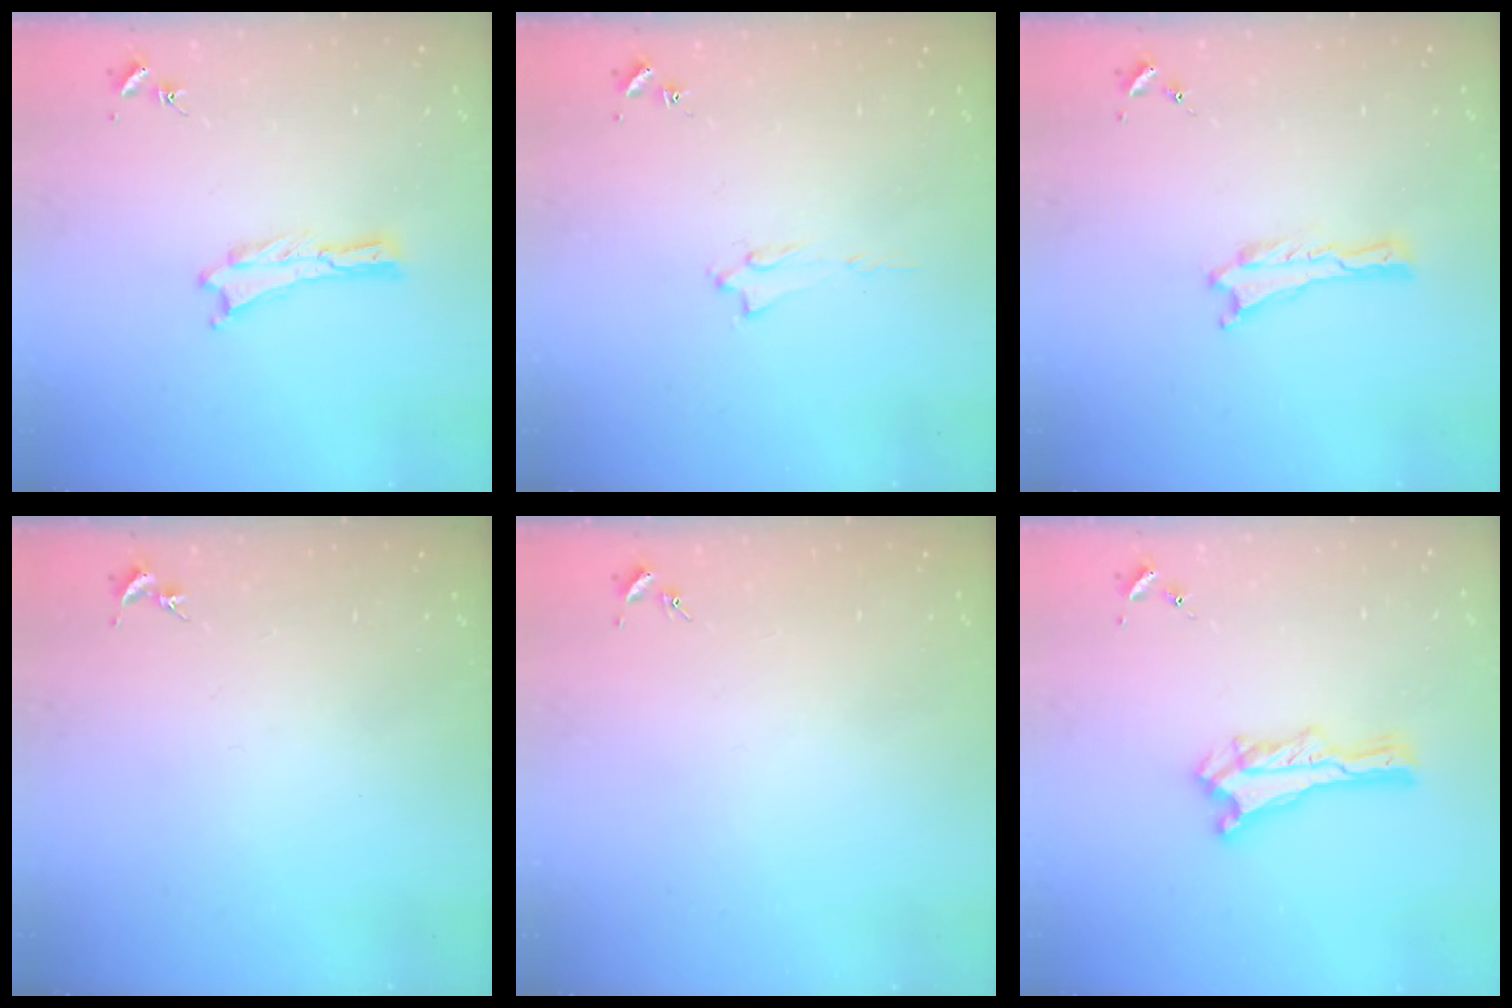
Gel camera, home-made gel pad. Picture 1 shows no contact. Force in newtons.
{"total": 1.7, "press": 1.6, "slide": 0.2}
{"total": 0.0}
{"total": 0.0}
{"total": 0.0}
{"total": 0.6, "press": 0.5, "slide": 0.2}